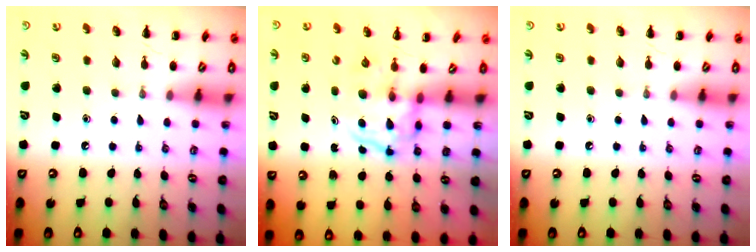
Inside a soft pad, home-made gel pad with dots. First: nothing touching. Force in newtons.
{"total": 3.8, "press": 3.7, "slide": 0.6}
{"total": 0.0}